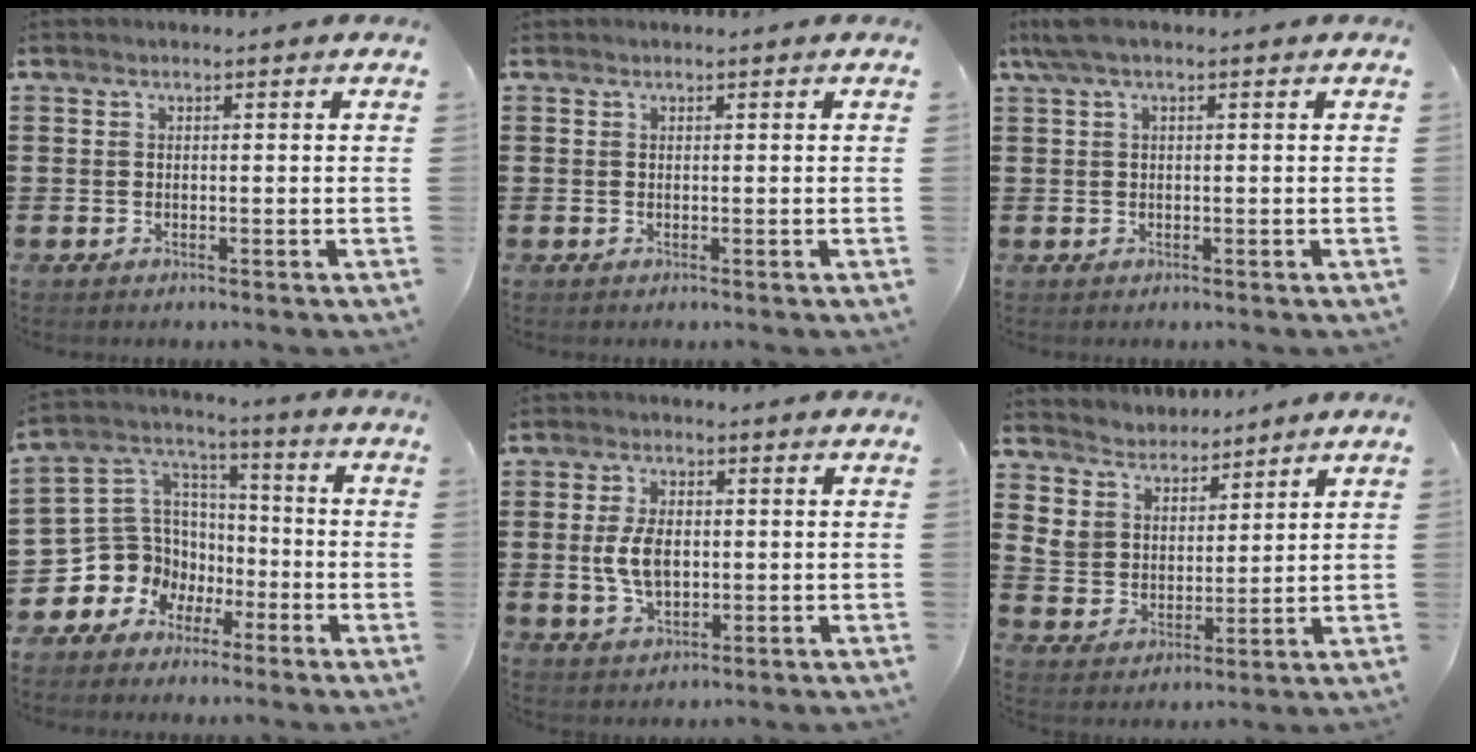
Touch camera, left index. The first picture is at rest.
{"total": 0.0}
{"total": 1.9, "force": [0.3, 0.3, 1.9], "torque": [-0.043, -0.003, 0.002]}
{"total": 8.9, "force": [-3.0, 8.3, 0.9], "torque": [-0.072, -0.012, -0.054]}
{"total": 6.2, "force": [0.2, 3.5, 5.1], "torque": [-0.120, 0.003, -0.002]}
{"total": 5.3, "force": [4.6, 2.6, -0.4], "torque": [-0.027, -0.030, 0.082]}